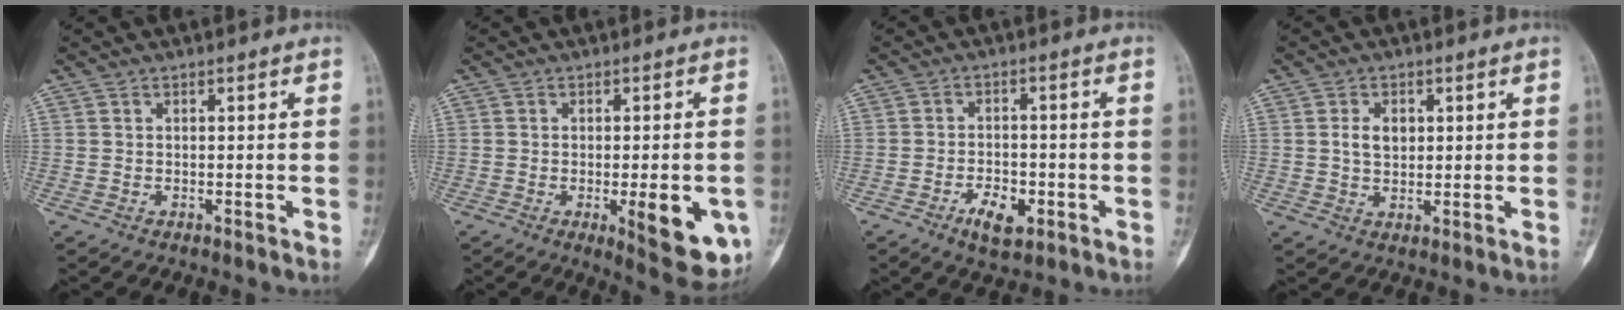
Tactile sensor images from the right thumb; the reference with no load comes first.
{"total": 12.1, "force": [-3.7, 3.9, 10.9], "torque": [-0.123, -0.006, -0.039]}
{"total": 6.0, "force": [-2.8, 3.1, 4.2], "torque": [-0.058, 0.016, -0.046]}
{"total": 3.5, "force": [0.9, 2.5, 2.2], "torque": [-0.022, 0.003, 0.015]}